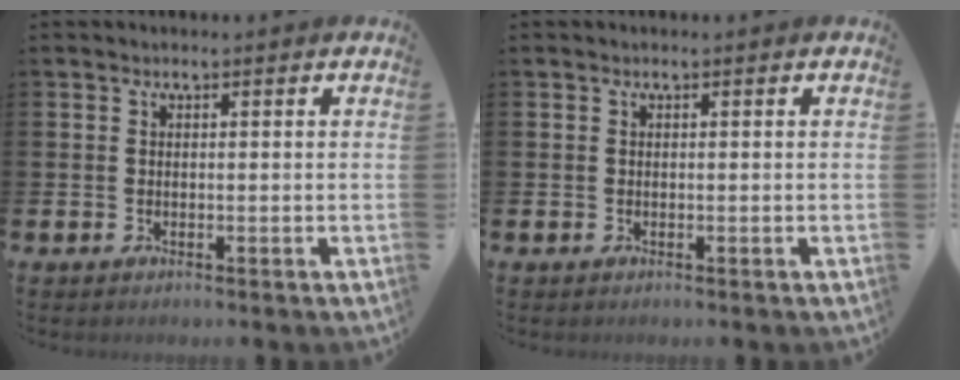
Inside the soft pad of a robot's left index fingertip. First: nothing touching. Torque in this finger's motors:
{"motor_torque": [0.00, 0.00, 0.00, 0.00]}